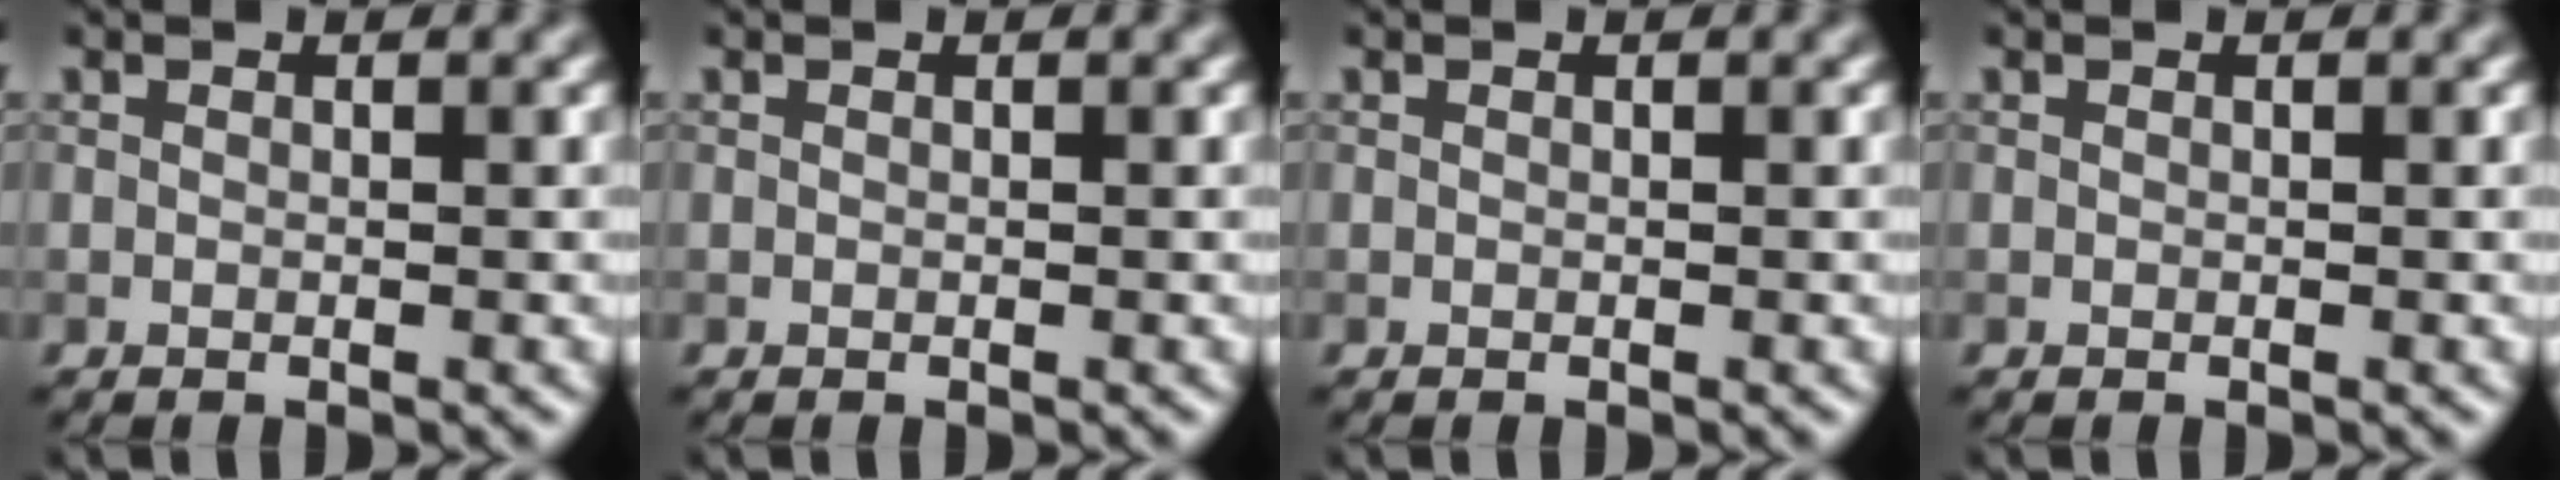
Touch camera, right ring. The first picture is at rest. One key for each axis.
{"total": 0.0}
{"total": 0.0}
{"total": 0.0}